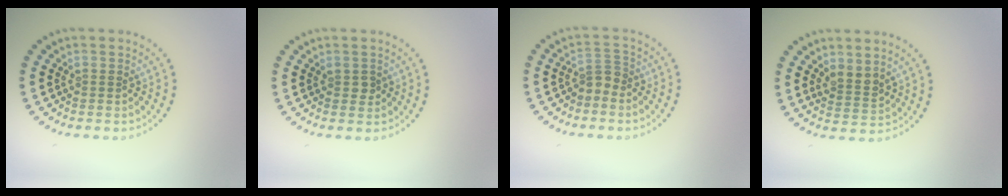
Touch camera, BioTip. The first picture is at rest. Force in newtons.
{"total": 0.9, "press": 0.9, "slide": 0.2}
{"total": 1.7, "press": 1.2, "slide": 1.1}
{"total": 2.1, "press": 1.7, "slide": 1.2}